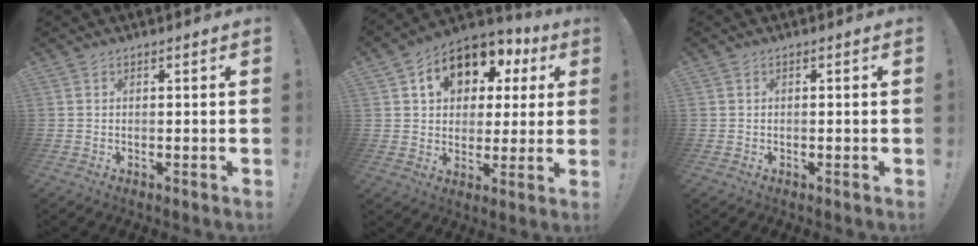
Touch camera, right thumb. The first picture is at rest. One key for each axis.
{"total": 13.2, "fx": 5.9, "fy": 9.5, "fz": 7.0, "tx": -0.110, "ty": -0.030, "tz": 0.105}
{"total": 0.5, "fx": -0.5, "fy": 0.0, "fz": 0.3, "tx": -0.011, "ty": 0.002, "tz": -0.007}